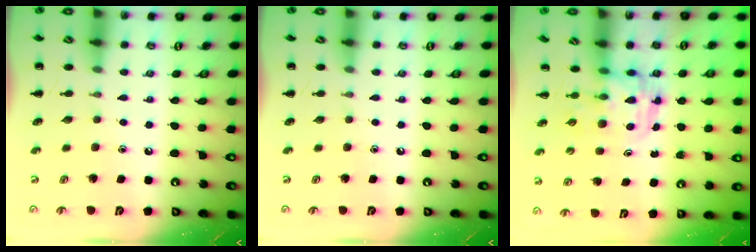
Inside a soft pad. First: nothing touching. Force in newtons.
{"total": 0.0}
{"total": 3.5, "press": 3.4, "slide": 0.6}